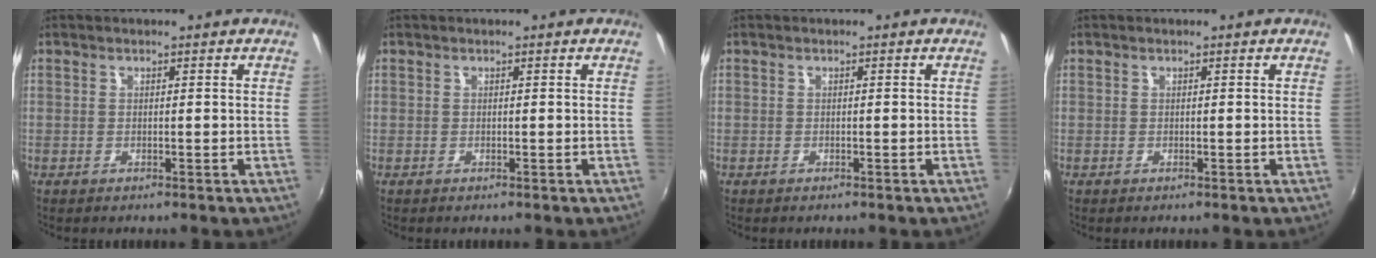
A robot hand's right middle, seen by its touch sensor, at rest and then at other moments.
{"total": 0.0}
{"total": 0.6, "force": [-0.4, 0.4, 0.0], "torque": [0.000, -0.002, -0.008]}
{"total": 0.0}